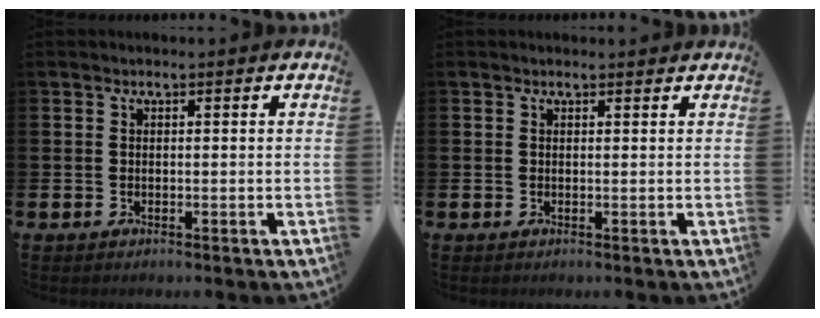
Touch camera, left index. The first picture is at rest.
{"total": 0.5, "force": [0.5, 0.1, 0.2], "torque": [0.007, -0.004, 0.007]}